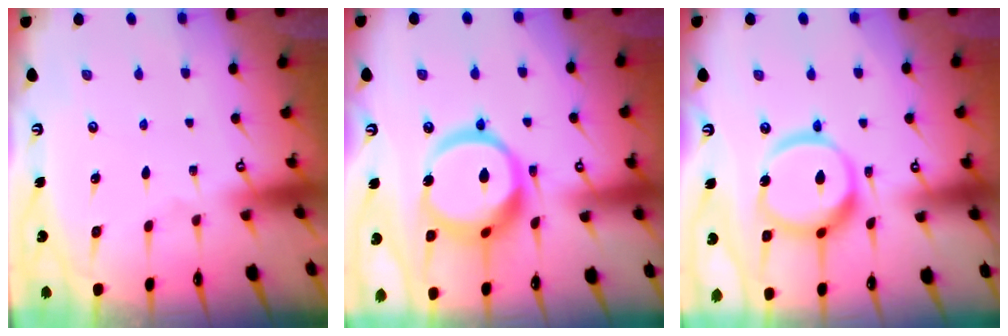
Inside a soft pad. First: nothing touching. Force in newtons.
{"total": 18.0, "press": 17.9, "slide": 2.1}
{"total": 15.6, "press": 15.5, "slide": 1.8}